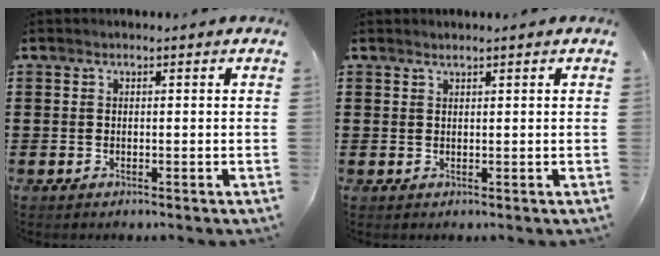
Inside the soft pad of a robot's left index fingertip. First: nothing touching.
{"total": 0.7, "force": [0.6, -0.1, 0.3], "torque": [-0.005, -0.002, 0.012]}